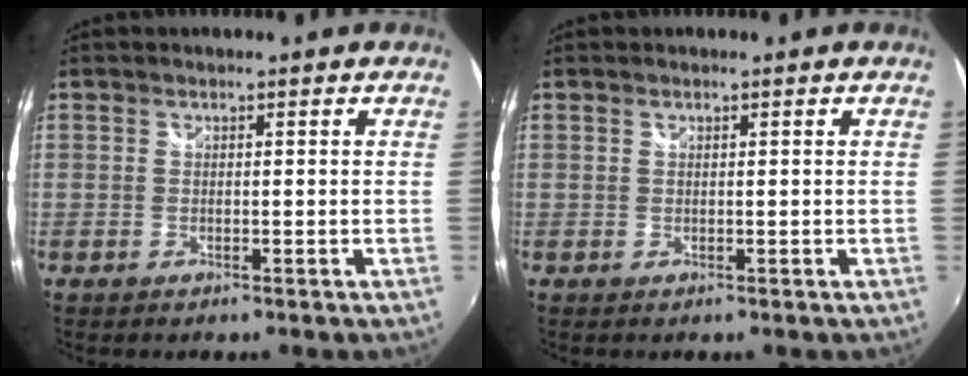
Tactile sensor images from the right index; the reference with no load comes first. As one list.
[{"total": 0.0}]